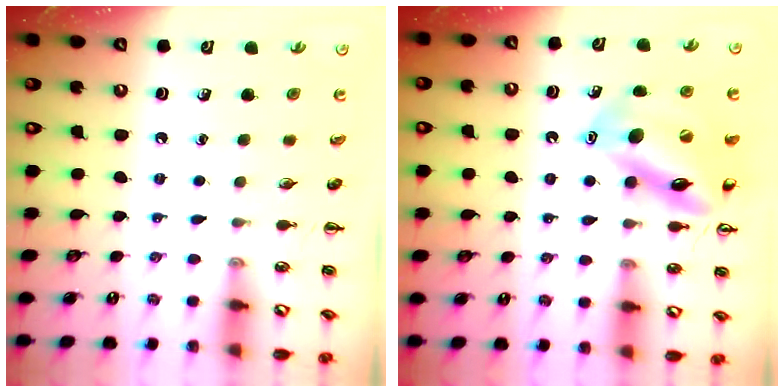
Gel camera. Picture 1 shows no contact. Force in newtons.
{"total": 14.8, "press": 14.7, "slide": 1.8}